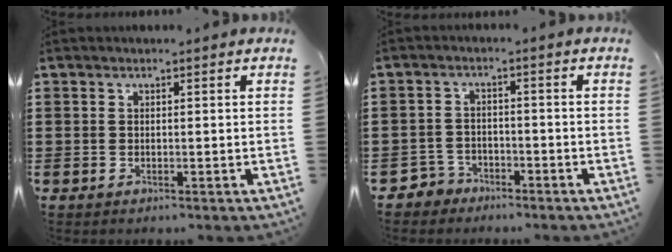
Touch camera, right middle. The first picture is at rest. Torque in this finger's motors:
{"motor_torque": [1.01, 0.26, 0.00, -0.03]}